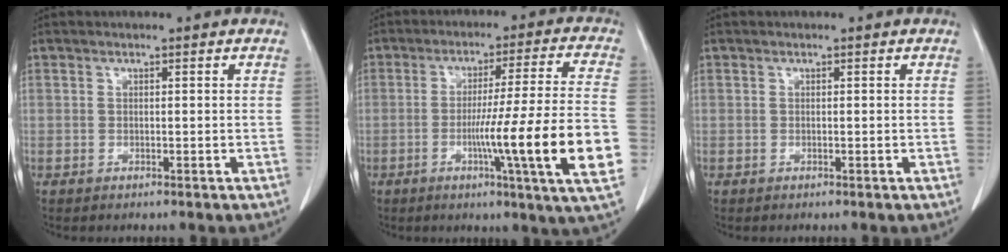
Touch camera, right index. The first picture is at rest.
{"total": 16.7, "force": [-4.2, -1.6, 16.0], "torque": [-0.222, -0.012, -0.067]}
{"total": 0.0}